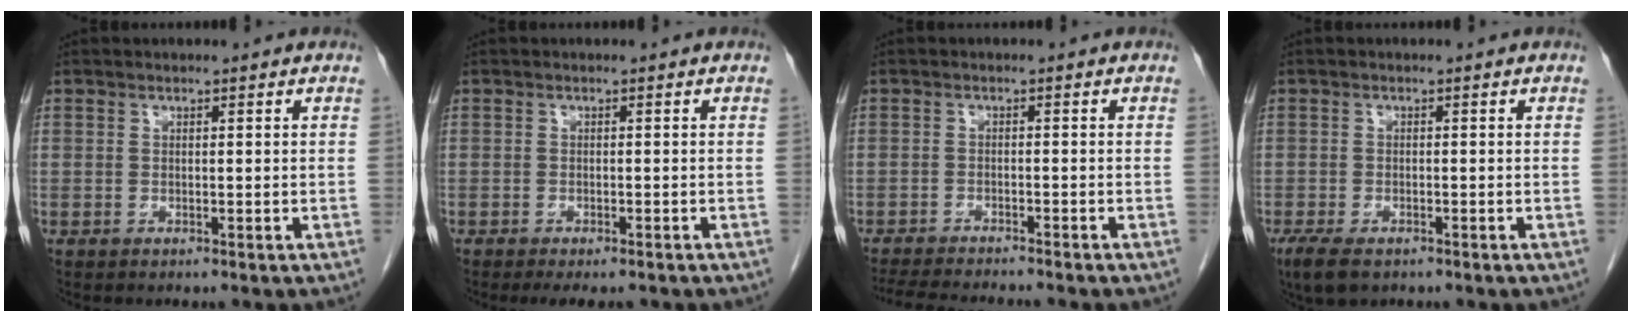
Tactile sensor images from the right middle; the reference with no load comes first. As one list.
[{"total": 5.0, "force": [-4.1, 1.5, 2.5], "torque": [-0.029, -0.009, -0.054]}, {"total": 9.9, "force": [-9.0, 0.3, 4.1], "torque": [-0.058, -0.016, -0.135]}, {"total": 4.8, "force": [-3.3, 1.9, 3.0], "torque": [-0.063, -0.013, -0.051]}]